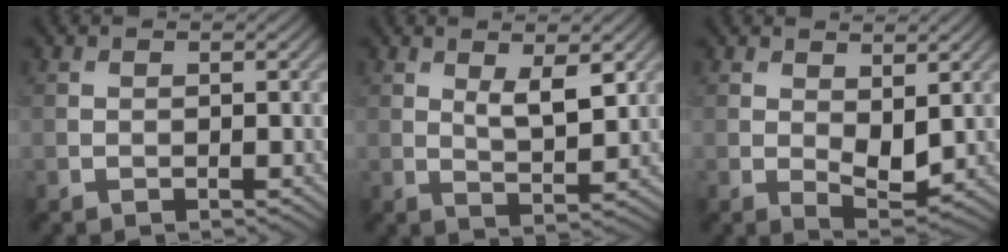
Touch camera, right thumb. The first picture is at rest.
{"total": 4.5, "force": [1.9, 1.5, 3.8], "torque": [-0.078, -0.010, 0.038]}
{"total": 4.2, "force": [0.7, 2.2, 3.5], "torque": [-0.066, -0.010, 0.018]}